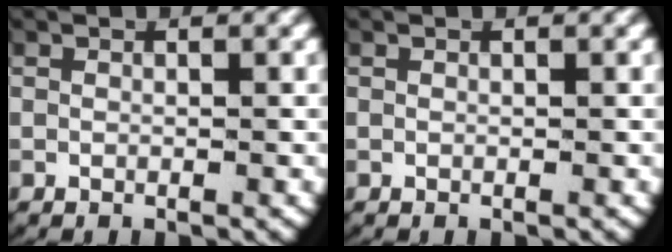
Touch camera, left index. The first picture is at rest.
{"total": 0.0}